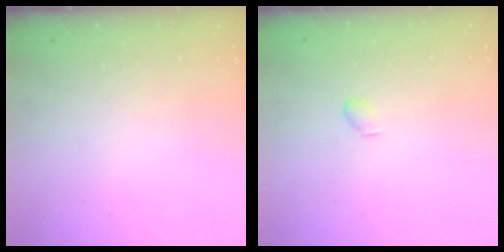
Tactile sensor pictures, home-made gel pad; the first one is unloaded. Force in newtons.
{"total": 2.9, "press": 2.9, "slide": 0.5}